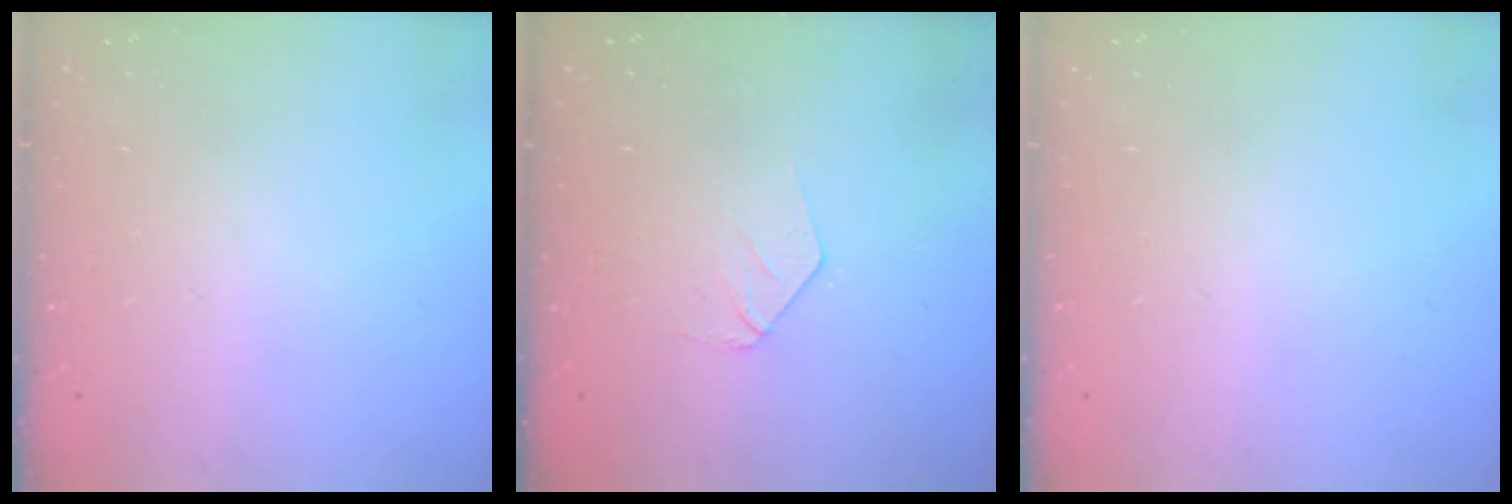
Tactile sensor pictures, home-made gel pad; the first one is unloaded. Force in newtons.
{"total": 4.0, "press": 4.0, "slide": 0.3}
{"total": 0.0}